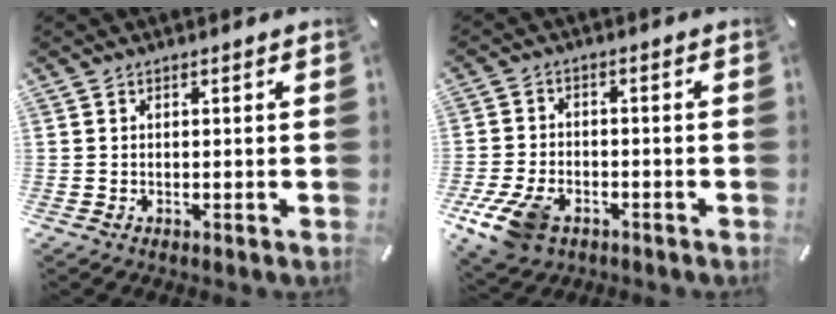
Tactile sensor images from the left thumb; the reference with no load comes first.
{"total": 9.7, "force": [-5.0, 6.0, 5.7], "torque": [-0.131, 0.015, -0.093]}